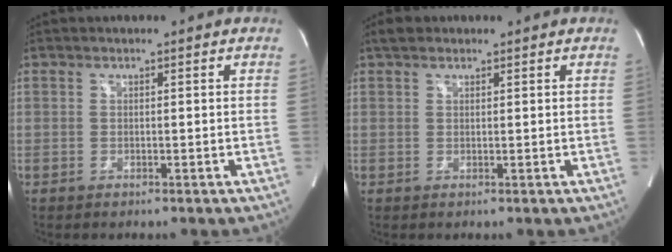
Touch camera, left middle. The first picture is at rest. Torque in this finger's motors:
{"motor_torque": [-0.05, 0.09, -0.05, 0.00]}